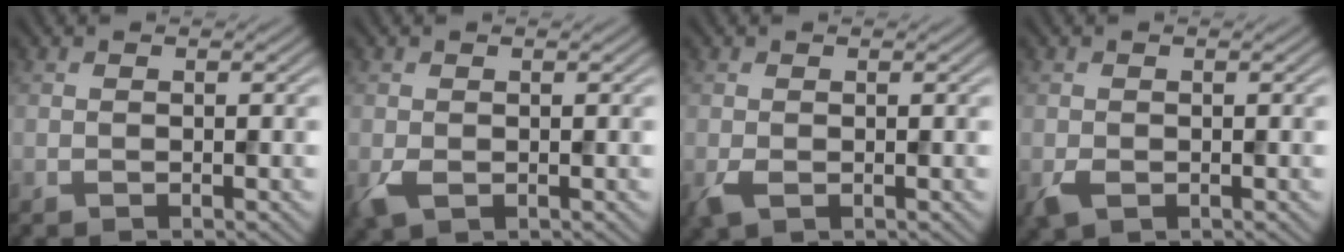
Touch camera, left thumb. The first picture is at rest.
{"total": 1.9, "force": [-0.3, 1.3, 1.3], "torque": [-0.038, -0.007, -0.005]}
{"total": 1.6, "force": [-0.3, 0.9, 1.2], "torque": [-0.035, -0.007, -0.006]}
{"total": 1.7, "force": [-0.5, 1.3, 1.1], "torque": [-0.031, -0.009, -0.008]}